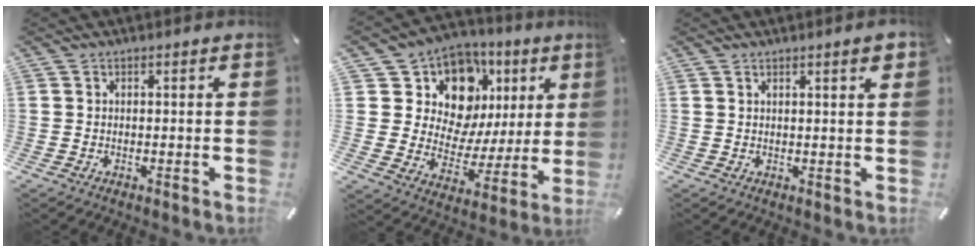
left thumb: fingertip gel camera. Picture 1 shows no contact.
{"total": 13.0, "force": [7.2, 9.9, 4.3], "torque": [-0.067, -0.071, 0.130]}
{"total": 2.7, "force": [1.6, 0.2, 2.2], "torque": [-0.038, -0.001, 0.024]}